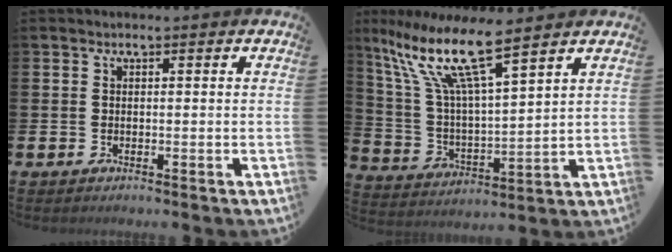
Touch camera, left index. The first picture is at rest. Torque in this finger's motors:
{"motor_torque": [1.03, -1.11, 1.05, 0.21]}